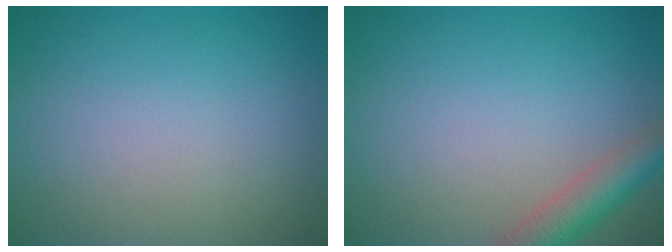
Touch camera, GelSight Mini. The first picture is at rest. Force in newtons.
{"total": 3.8, "press": 3.8, "slide": 0.2}